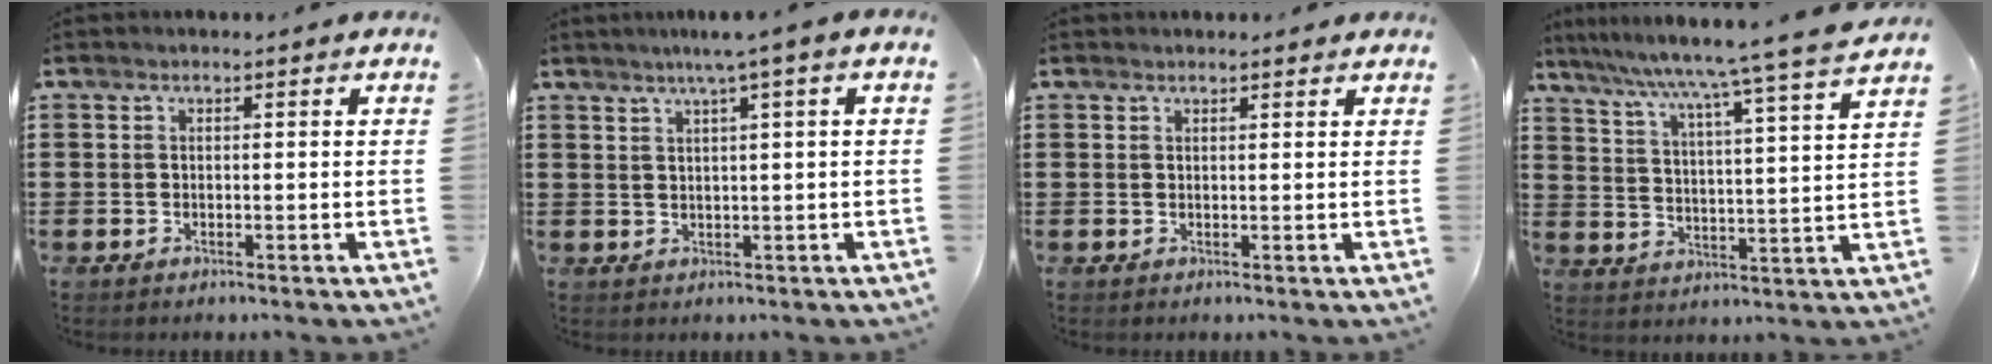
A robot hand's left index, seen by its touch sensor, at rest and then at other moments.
{"total": 2.7, "force": [1.0, -0.6, 2.4], "torque": [-0.045, -0.005, 0.015]}
{"total": 1.0, "force": [1.0, 0.1, 0.3], "torque": [-0.008, 0.000, 0.018]}
{"total": 6.6, "force": [5.7, -1.6, 2.9], "torque": [-0.081, -0.052, 0.085]}